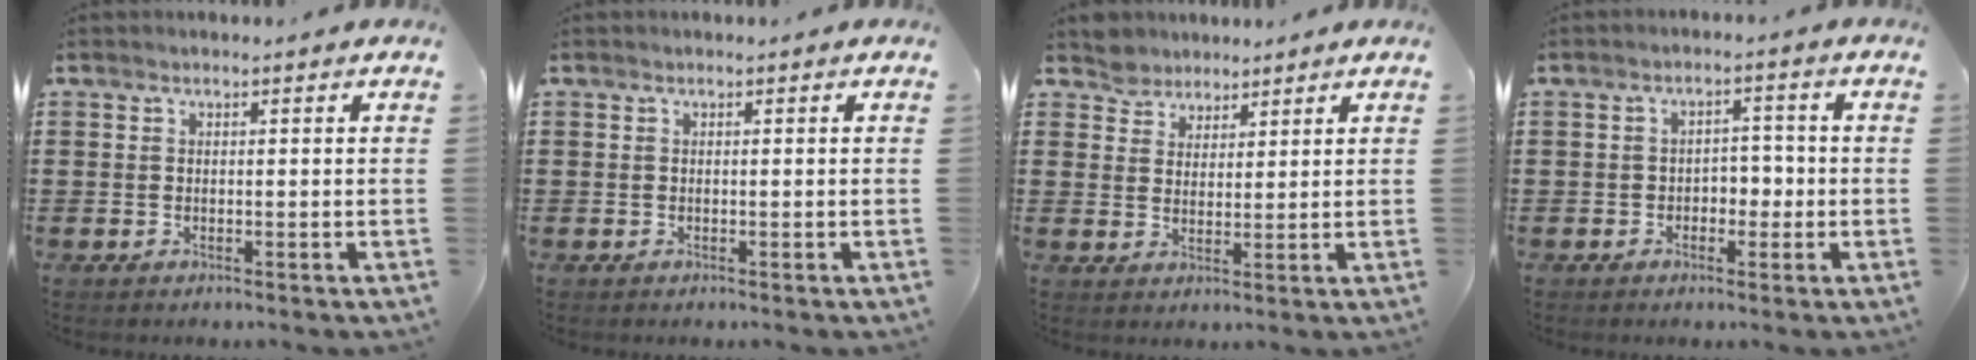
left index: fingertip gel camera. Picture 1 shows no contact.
{"total": 0.0}
{"total": 3.6, "force": [3.1, 1.9, -0.6], "torque": [-0.007, 0.001, 0.057]}
{"total": 2.9, "force": [-1.0, 2.0, 1.8], "torque": [-0.041, 0.006, -0.026]}